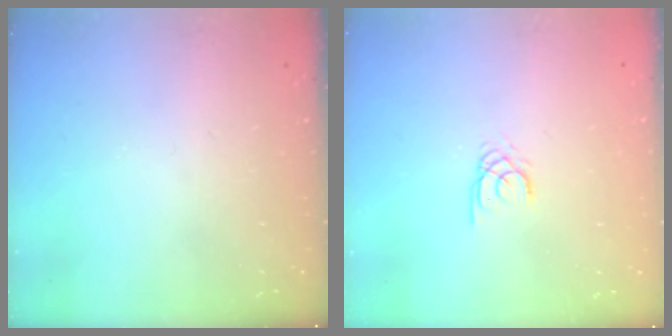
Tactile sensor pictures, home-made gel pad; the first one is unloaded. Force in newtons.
{"total": 1.7, "press": 1.7, "slide": 0.2}